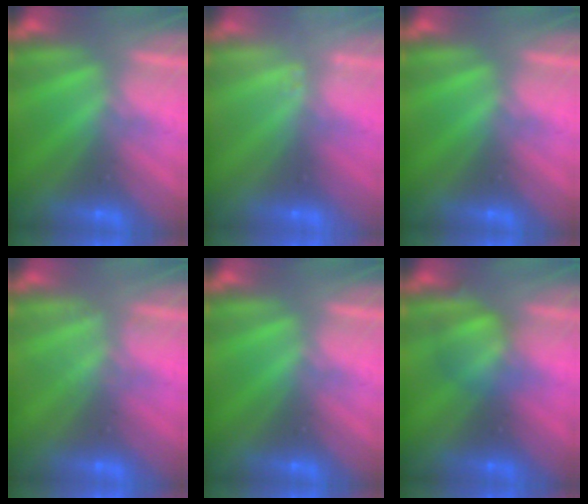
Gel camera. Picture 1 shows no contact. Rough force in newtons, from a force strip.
{"total": 2.4}
{"total": 0.0}
{"total": 1.8}
{"total": 0.0}
{"total": 2.5}